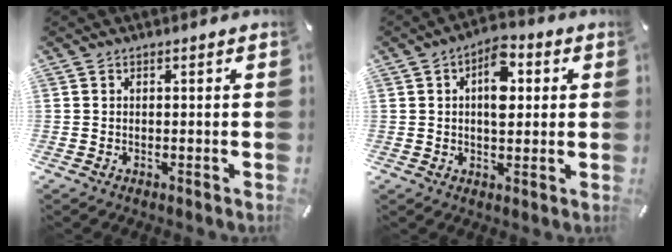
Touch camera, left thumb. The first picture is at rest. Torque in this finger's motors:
{"motor_torque": [0.41, -0.10, 0.32, 0.35, 0.08]}